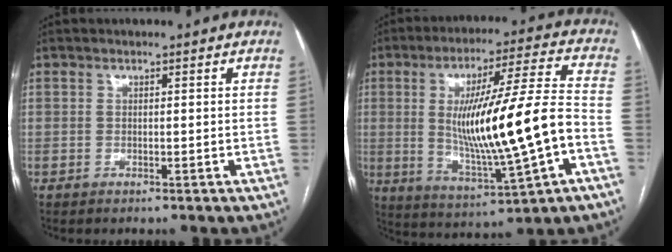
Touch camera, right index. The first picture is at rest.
{"total": 19.2, "force": [-2.3, 1.1, 19.0], "torque": [-0.336, -0.004, -0.029]}